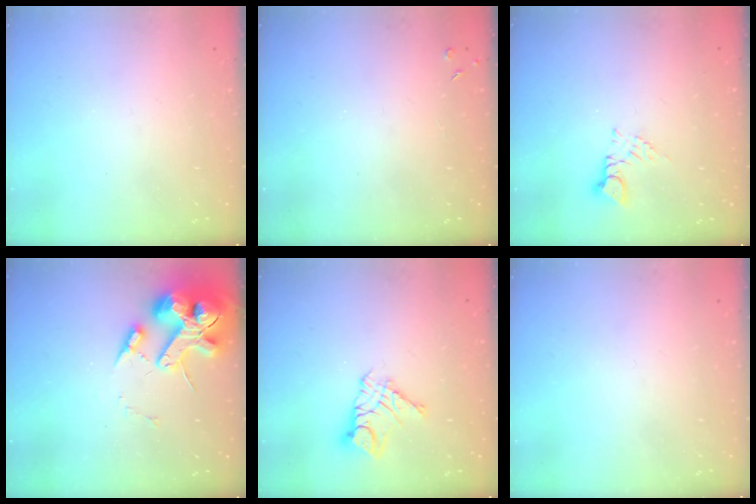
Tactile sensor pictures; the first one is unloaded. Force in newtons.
{"total": 2.8, "press": 2.7, "slide": 0.5}
{"total": 2.8, "press": 2.8, "slide": 0.5}
{"total": 16.4, "press": 16.2, "slide": 2.5}
{"total": 9.3, "press": 9.3, "slide": 0.7}
{"total": 0.0}